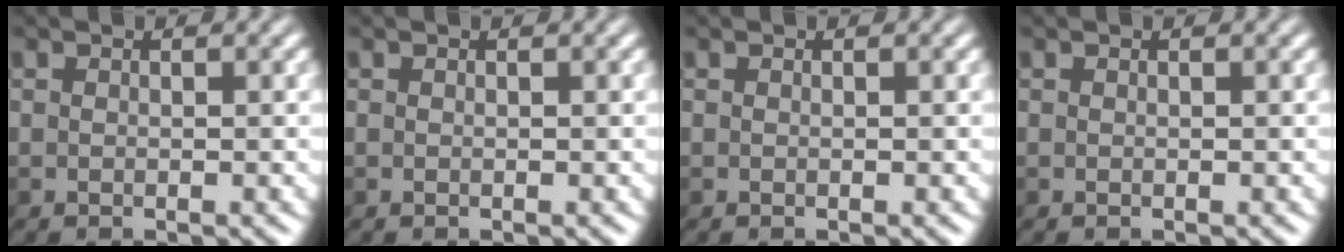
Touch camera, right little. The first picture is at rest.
{"total": 0.0}
{"total": 0.0}
{"total": 0.0}